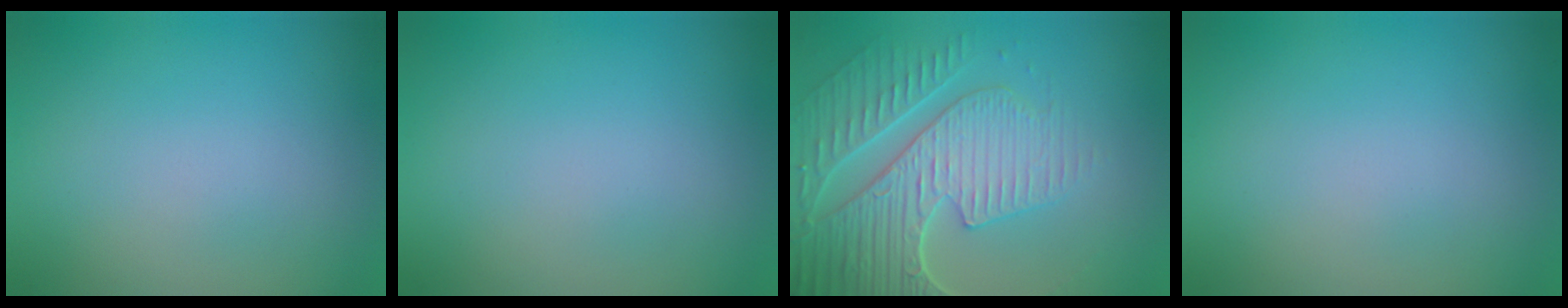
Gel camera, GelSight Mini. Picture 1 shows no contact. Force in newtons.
{"total": 0.0}
{"total": 7.0, "press": 5.7, "slide": 4.2}
{"total": 0.0}